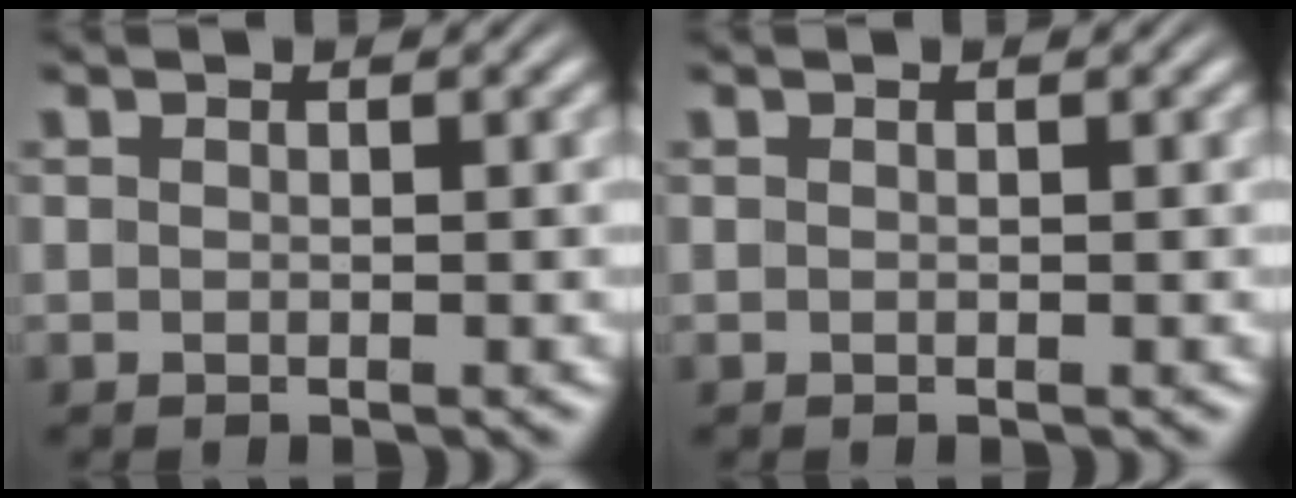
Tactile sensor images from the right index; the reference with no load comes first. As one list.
[{"total": 0.0}]